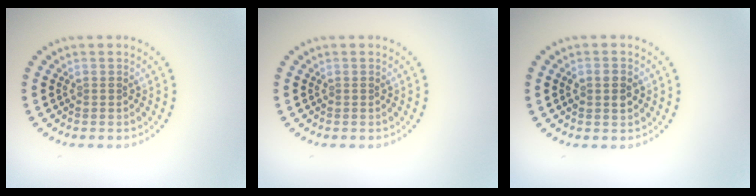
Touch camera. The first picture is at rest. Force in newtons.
{"total": 0.0}
{"total": 1.8, "press": 1.8, "slide": 0.1}